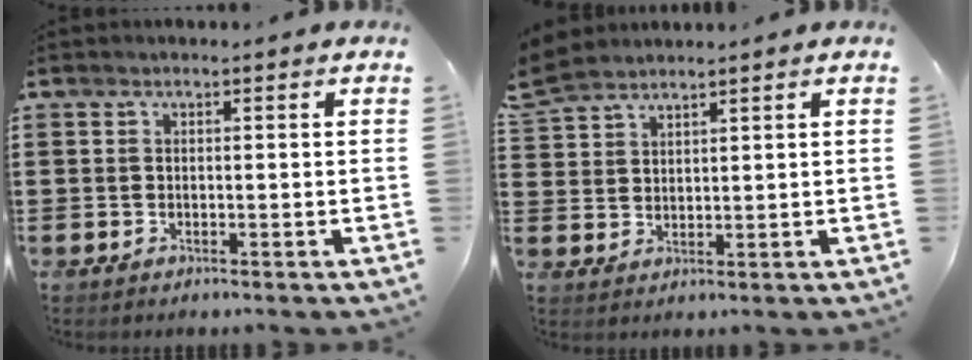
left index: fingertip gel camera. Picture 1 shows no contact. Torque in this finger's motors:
{"motor_torque": [0.54, -1.25, 0.89, 0.21]}